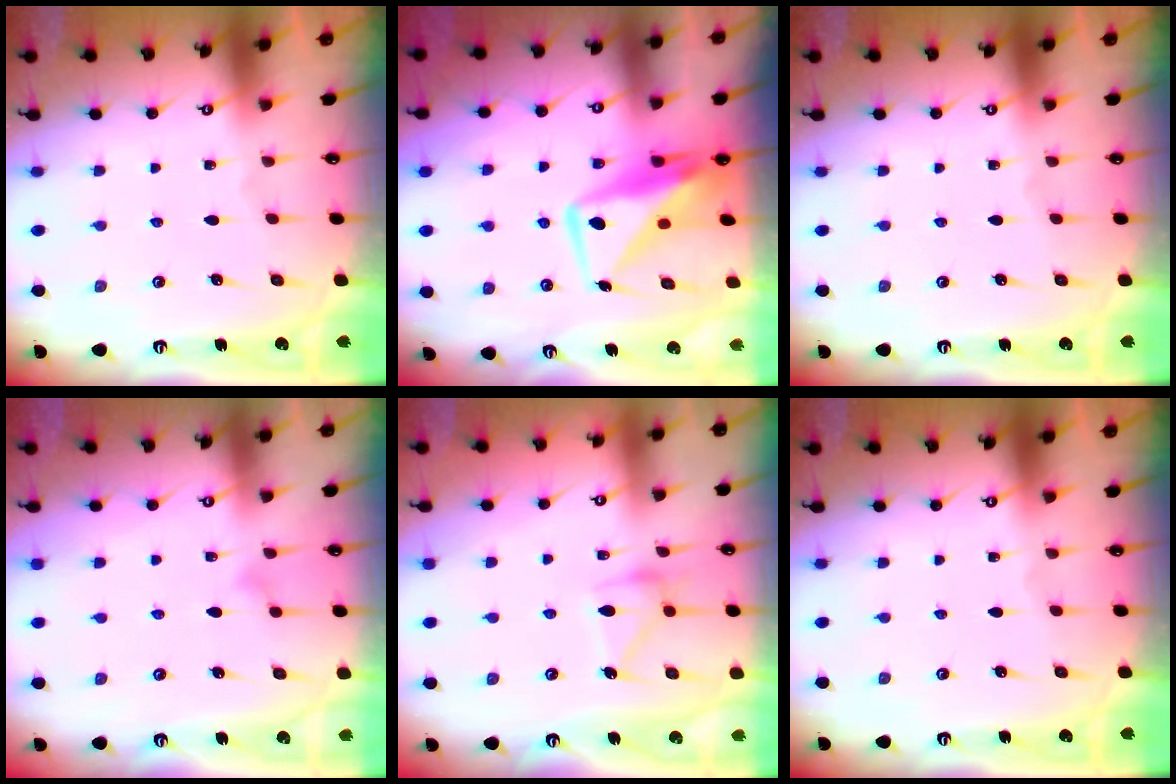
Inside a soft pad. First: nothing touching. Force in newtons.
{"total": 11.7, "press": 11.7, "slide": 0.8}
{"total": 0.0}
{"total": 6.1, "press": 6.1, "slide": 0.3}
{"total": 14.6, "press": 14.6, "slide": 0.8}
{"total": 0.0}